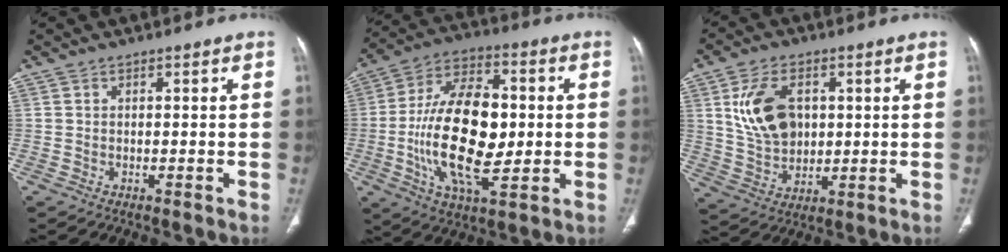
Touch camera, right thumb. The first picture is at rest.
{"total": 21.6, "force": [-1.2, 10.9, 18.6], "torque": [-0.320, 0.009, -0.016]}
{"total": 12.2, "force": [2.9, 8.2, 8.5], "torque": [-0.136, -0.010, 0.064]}